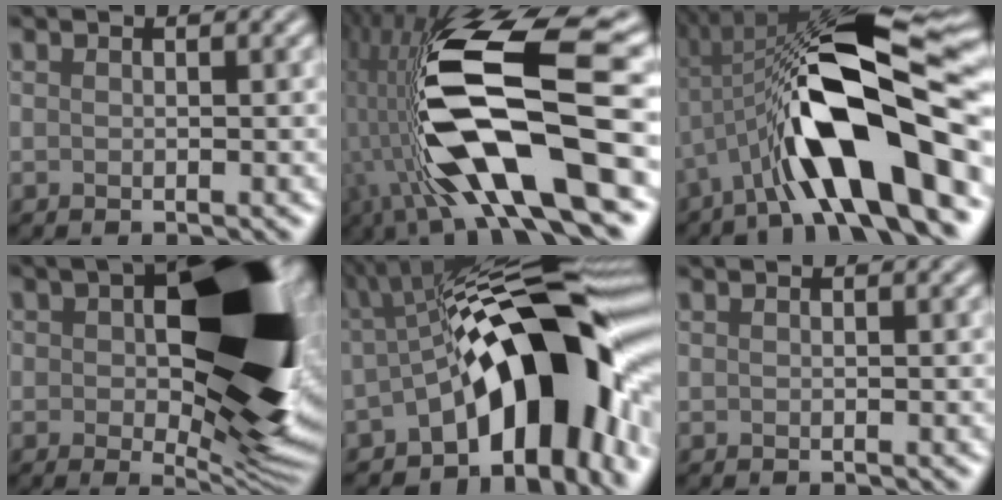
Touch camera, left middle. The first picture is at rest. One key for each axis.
{"total": 13.4, "fx": -2.9, "fy": 4.6, "fz": 12.3, "tx": -0.261, "ty": -0.006, "tz": -0.022}
{"total": 12.1, "fx": -4.0, "fy": 2.7, "fz": 11.1, "tx": -0.206, "ty": 0.006, "tz": -0.043}
{"total": 15.6, "fx": 1.1, "fy": 6.5, "fz": 14.2, "tx": -0.207, "ty": -0.013, "tz": 0.043}
{"total": 13.5, "fx": -3.2, "fy": 5.4, "fz": 11.9, "tx": -0.144, "ty": 0.022, "tz": -0.037}
{"total": 0.0}